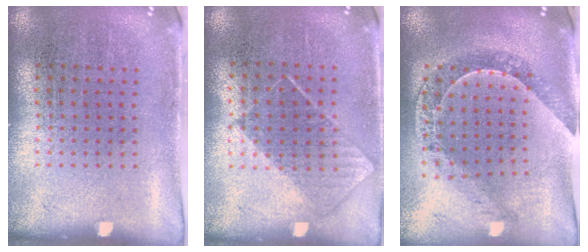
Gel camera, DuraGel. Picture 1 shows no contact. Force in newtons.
{"total": 0.8, "press": 0.6, "slide": 0.5}
{"total": 1.2, "press": 1.2, "slide": 0.3}